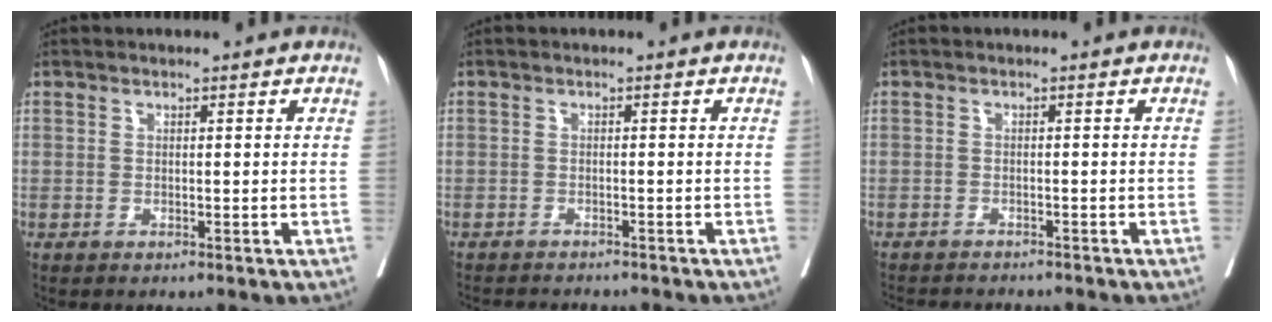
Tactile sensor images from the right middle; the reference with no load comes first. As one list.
[{"total": 6.5, "force": [-6.2, 0.9, 1.8], "torque": [-0.018, -0.008, -0.085]}, {"total": 7.2, "force": [-6.8, 1.0, 2.1], "torque": [-0.023, -0.009, -0.093]}]